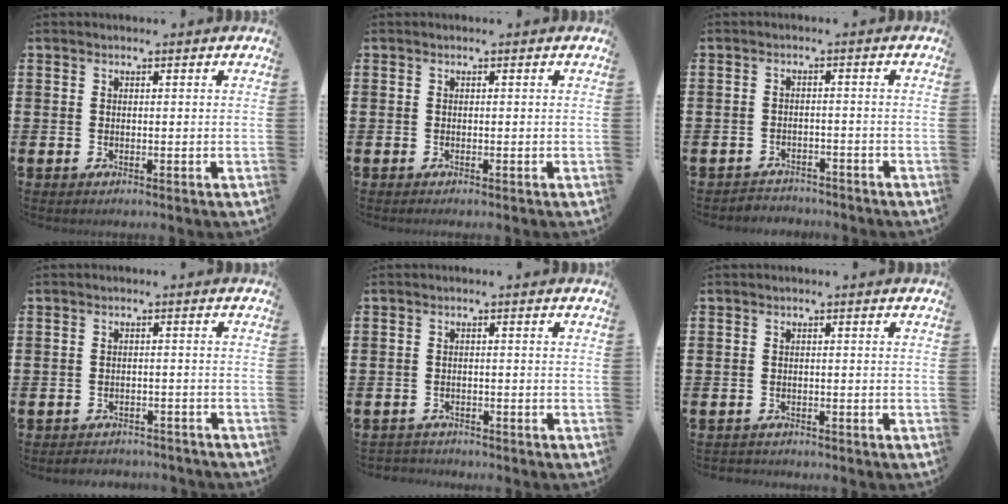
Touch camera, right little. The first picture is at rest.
{"total": 0.0}
{"total": 2.0, "force": [-2.0, 0.3, -0.3], "torque": [-0.002, 0.004, -0.047]}
{"total": 1.7, "force": [-1.7, 0.1, -0.2], "torque": [-0.004, 0.005, -0.038]}
{"total": 1.2, "force": [-1.2, 0.2, -0.2], "torque": [0.000, 0.003, -0.028]}
{"total": 0.8, "force": [-0.8, 0.2, -0.1], "torque": [-0.001, 0.001, -0.018]}